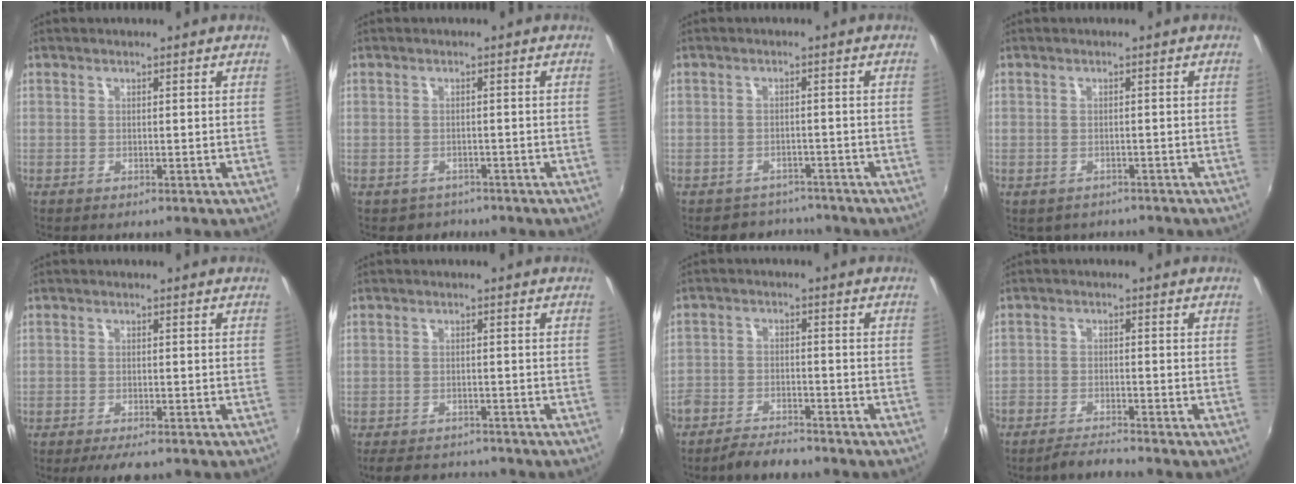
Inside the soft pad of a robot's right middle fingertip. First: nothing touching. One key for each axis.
{"total": 3.0, "fx": -2.2, "fy": 2.0, "fz": 0.1, "tx": -0.012, "ty": -0.006, "tz": -0.031}
{"total": 6.3, "fx": -5.6, "fy": 2.7, "fz": 0.5, "tx": -0.020, "ty": 0.004, "tz": -0.080}
{"total": 3.0, "fx": -2.4, "fy": 1.8, "fz": 0.6, "tx": -0.019, "ty": -0.013, "tz": -0.031}
{"total": 4.2, "fx": -3.3, "fy": 0.9, "fz": 2.4, "tx": -0.055, "ty": -0.016, "tz": -0.057}
{"total": 7.6, "fx": -6.7, "fy": 2.6, "fz": 2.2, "tx": -0.061, "ty": -0.010, "tz": -0.102}
{"total": 7.0, "fx": -6.0, "fy": 2.2, "fz": 2.7, "tx": -0.076, "ty": -0.010, "tz": -0.107}
{"total": 4.6, "fx": -4.5, "fy": 0.2, "fz": 1.3, "tx": -0.044, "ty": -0.013, "tz": -0.085}